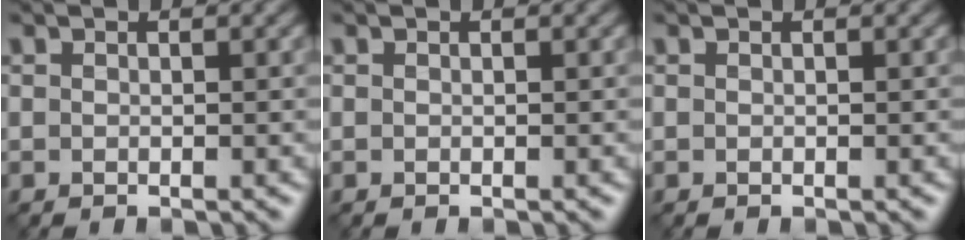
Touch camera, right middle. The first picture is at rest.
{"total": 0.0}
{"total": 0.0}